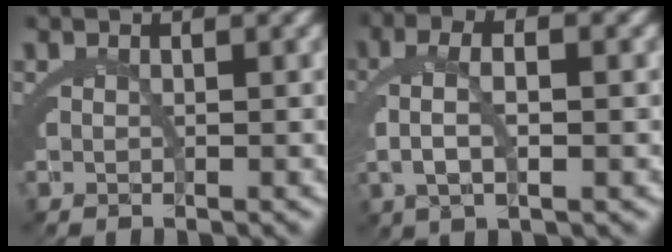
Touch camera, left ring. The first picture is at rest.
{"total": 4.5, "force": [0.1, 1.8, 4.1], "torque": [-0.078, 0.006, 0.000]}